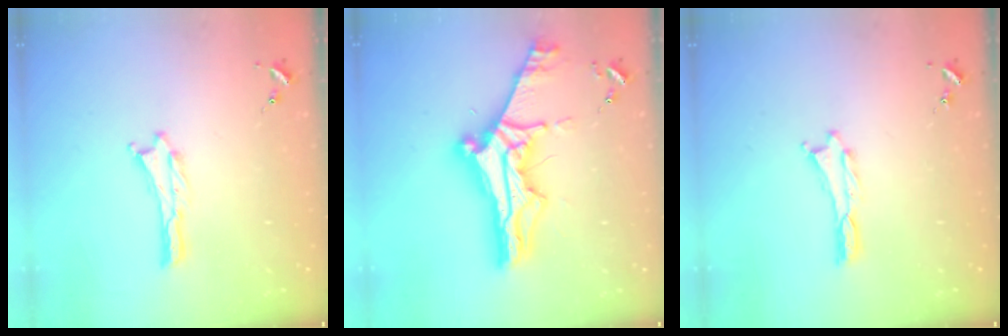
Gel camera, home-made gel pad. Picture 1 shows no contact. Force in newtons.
{"total": 11.7, "press": 11.6, "slide": 1.2}
{"total": 0.0}